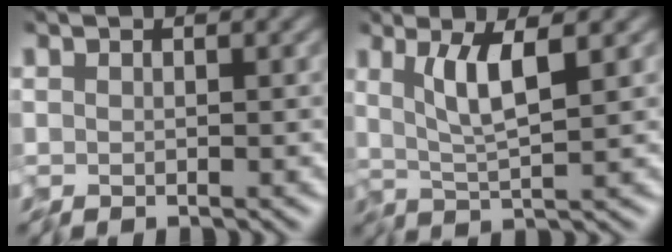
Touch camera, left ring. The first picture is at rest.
{"total": 5.0, "force": [1.1, 1.0, 4.8], "torque": [-0.082, -0.007, 0.013]}